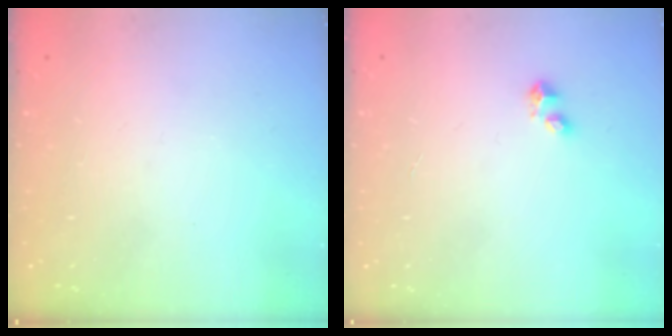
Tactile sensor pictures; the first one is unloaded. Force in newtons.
{"total": 3.5, "press": 3.4, "slide": 0.5}